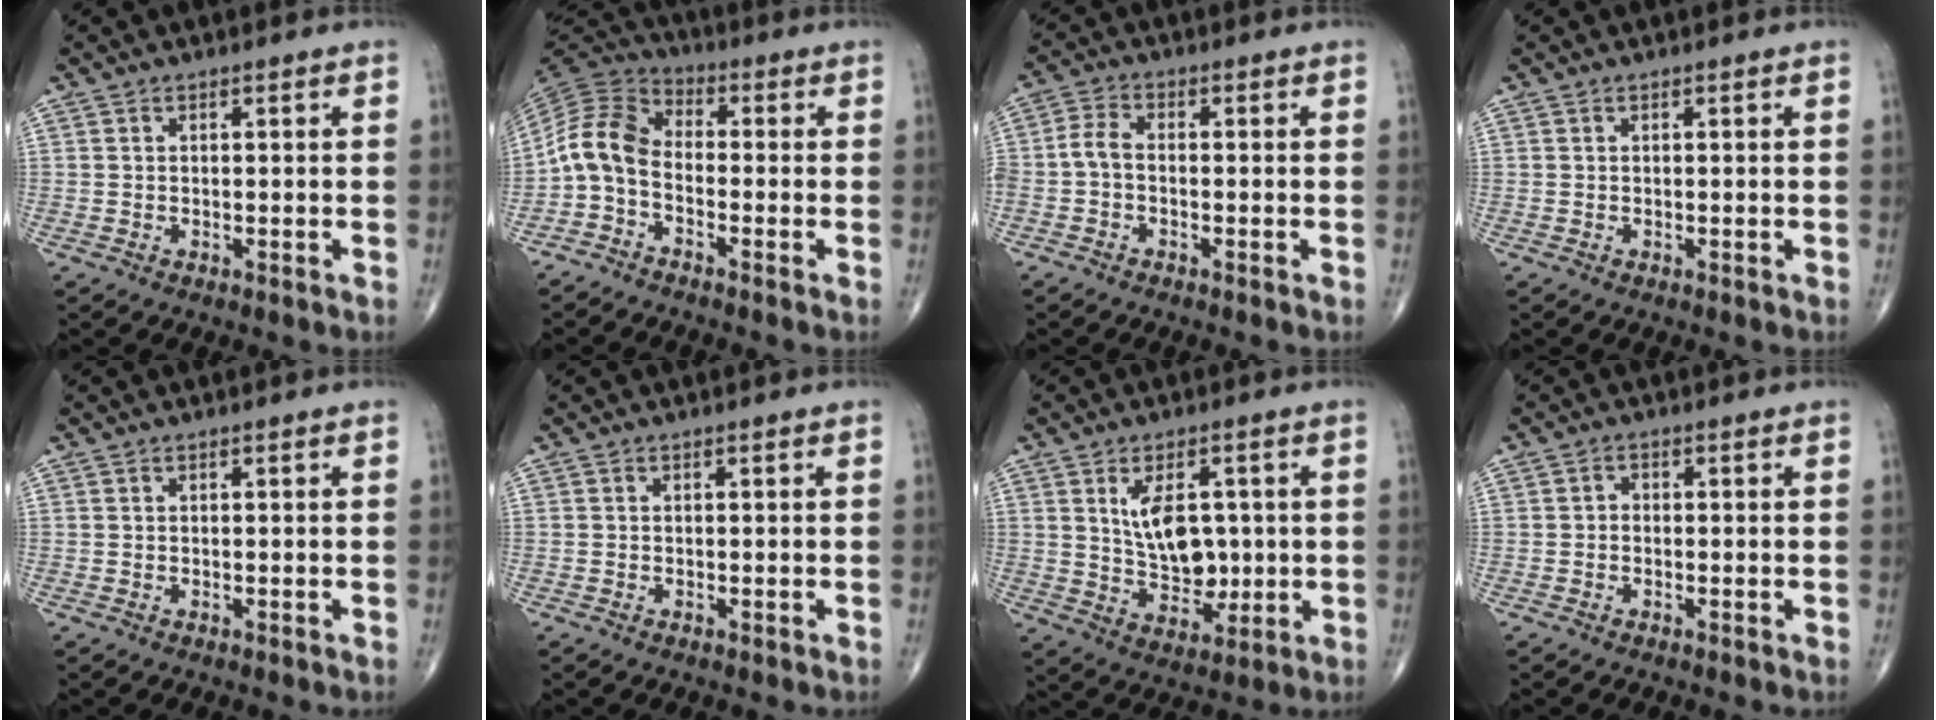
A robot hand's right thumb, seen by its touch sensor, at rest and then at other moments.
{"total": 8.3, "force": [-2.6, 5.3, 5.8], "torque": [-0.109, 0.045, -0.071]}
{"total": 3.8, "force": [-1.1, 2.0, 3.0], "torque": [-0.068, 0.015, -0.033]}
{"total": 0.0}
{"total": 0.0}
{"total": 0.0}
{"total": 10.1, "force": [1.7, 6.3, 7.7], "torque": [-0.101, -0.012, 0.045]}
{"total": 1.0, "force": [-0.4, 0.8, 0.4], "torque": [0.003, 0.003, -0.012]}